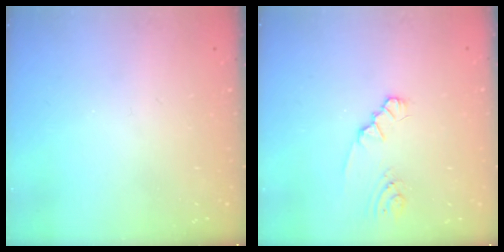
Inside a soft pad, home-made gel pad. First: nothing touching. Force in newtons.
{"total": 1.8, "press": 1.8, "slide": 0.2}